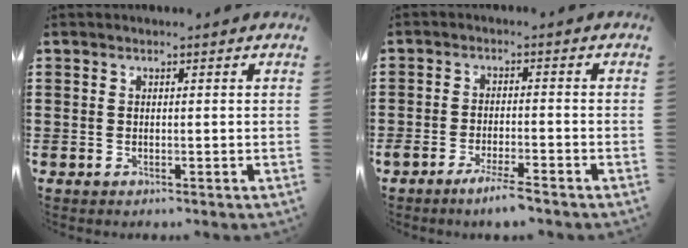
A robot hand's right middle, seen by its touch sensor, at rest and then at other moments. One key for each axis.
{"total": 3.7, "fx": -2.8, "fy": 0.2, "fz": 2.4, "tx": -0.043, "ty": -0.004, "tz": -0.050}